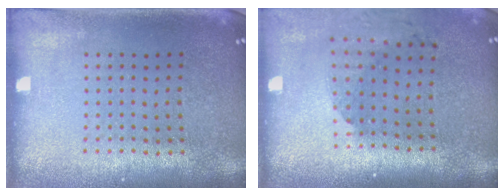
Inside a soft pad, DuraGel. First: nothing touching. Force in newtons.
{"total": 1.8, "press": 1.4, "slide": 1.1}